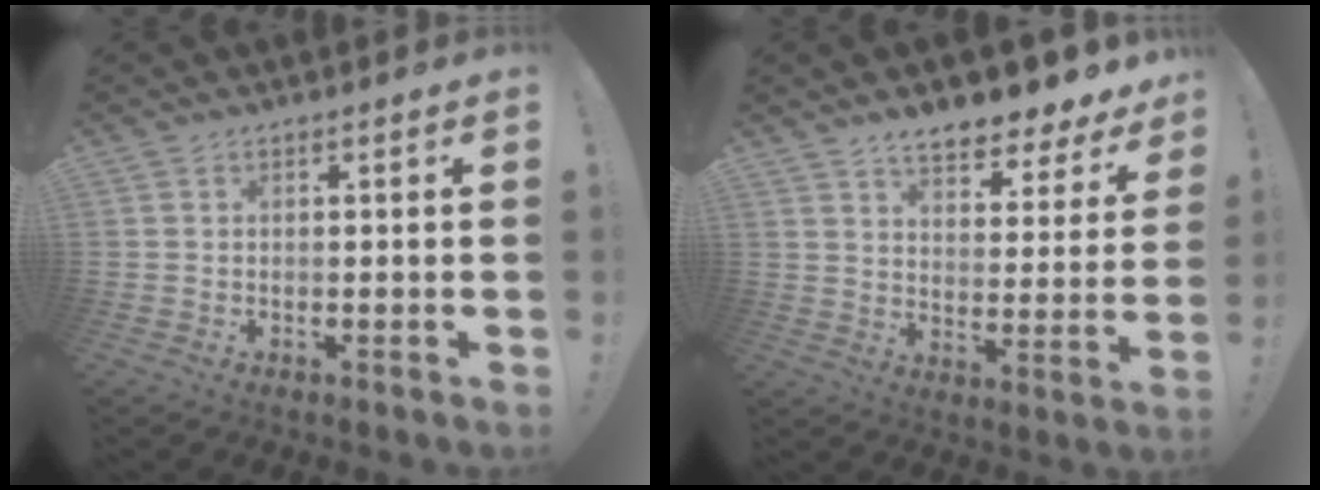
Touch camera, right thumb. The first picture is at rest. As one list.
[{"total": 9.0, "force": [7.8, 2.5, 3.7], "torque": [-0.052, -0.068, 0.138]}]